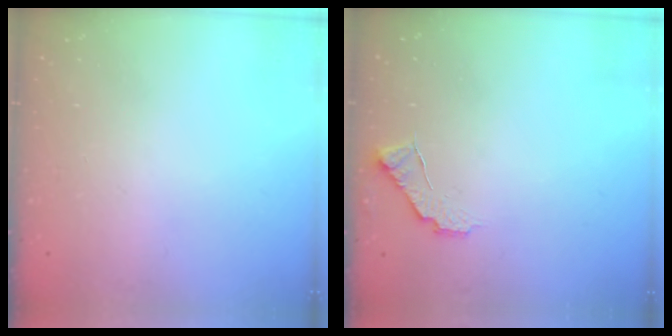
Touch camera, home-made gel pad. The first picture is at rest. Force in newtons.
{"total": 6.5, "press": 6.5, "slide": 0.3}